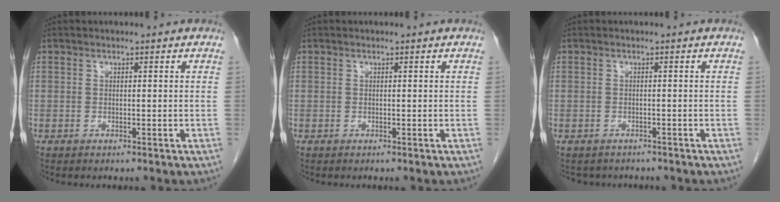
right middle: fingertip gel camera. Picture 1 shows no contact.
{"total": 0.0}
{"total": 3.1, "force": [-2.7, 1.4, 0.1], "torque": [-0.004, 0.001, -0.036]}